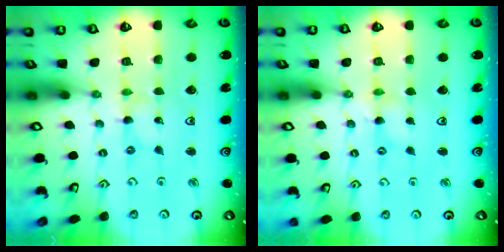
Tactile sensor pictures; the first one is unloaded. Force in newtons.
{"total": 1.5, "press": 1.5, "slide": 0.3}